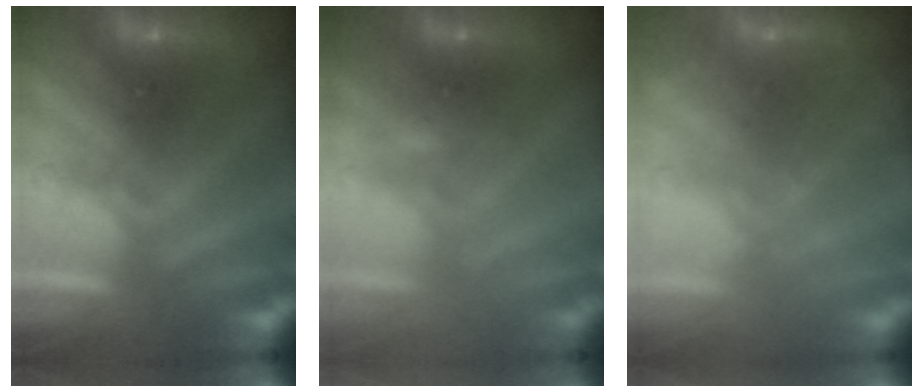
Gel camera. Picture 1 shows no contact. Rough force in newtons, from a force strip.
{"total": 2.2}
{"total": 11.6}